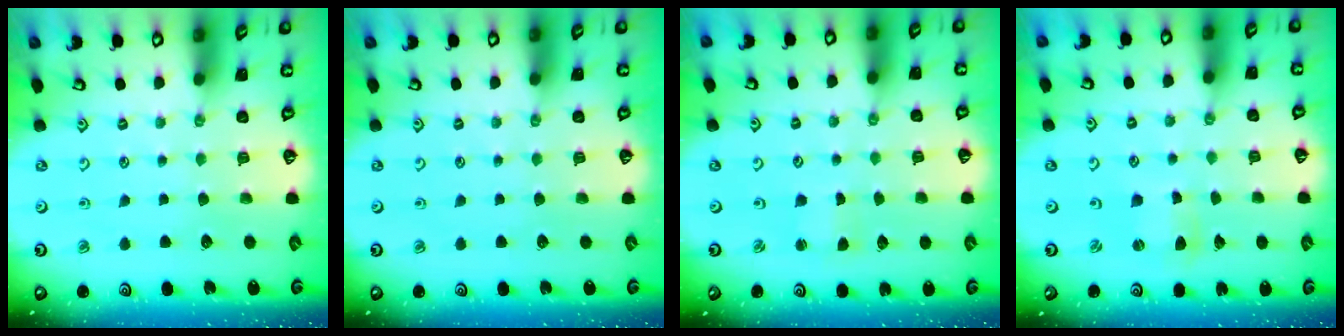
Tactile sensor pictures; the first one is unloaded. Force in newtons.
{"total": 0.0}
{"total": 0.7, "press": 0.7, "slide": 0.1}
{"total": 2.3, "press": 2.3, "slide": 0.3}